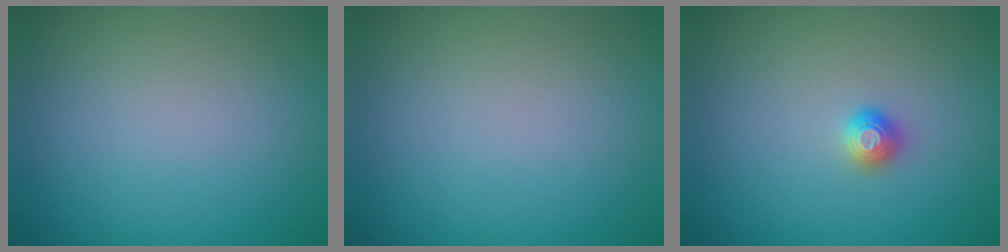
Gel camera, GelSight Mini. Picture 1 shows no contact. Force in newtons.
{"total": 0.0}
{"total": 1.1, "press": 1.1, "slide": 0.1}